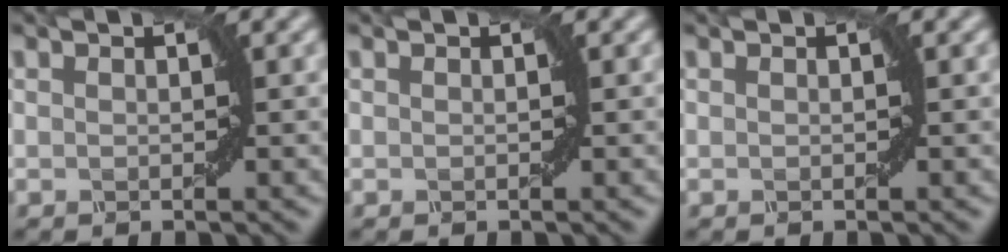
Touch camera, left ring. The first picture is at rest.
{"total": 0.0}
{"total": 0.0}